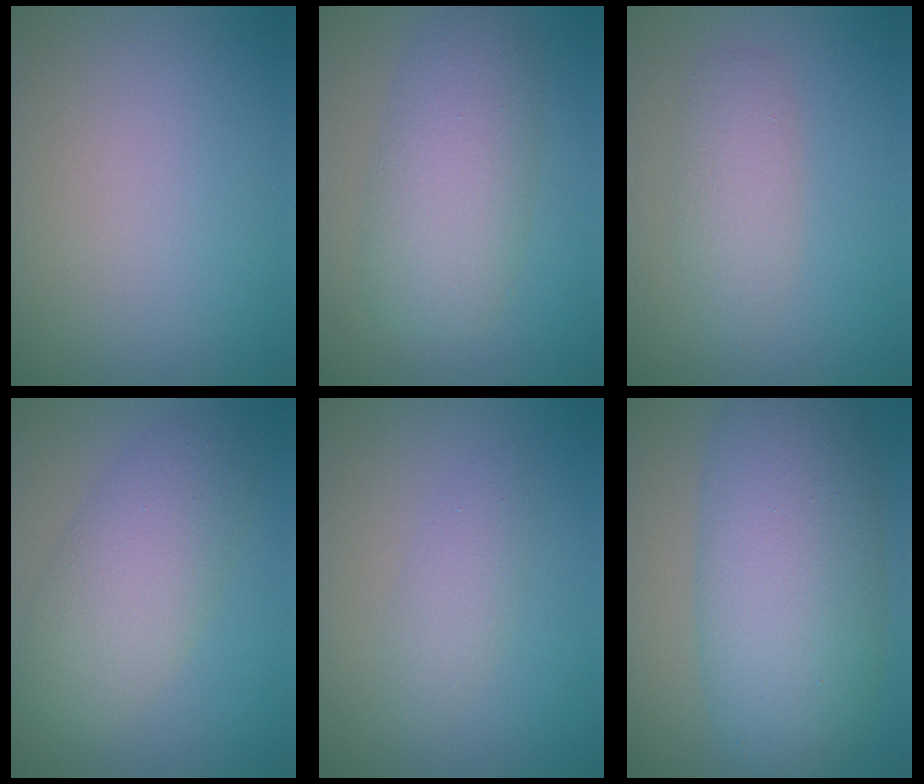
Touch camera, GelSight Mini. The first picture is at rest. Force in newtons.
{"total": 6.1, "press": 6.1, "slide": 0.1}
{"total": 2.7, "press": 2.7, "slide": 0.1}
{"total": 6.1, "press": 6.1, "slide": 0.2}
{"total": 2.0, "press": 2.0, "slide": 0.2}
{"total": 11.1, "press": 11.1, "slide": 0.1}